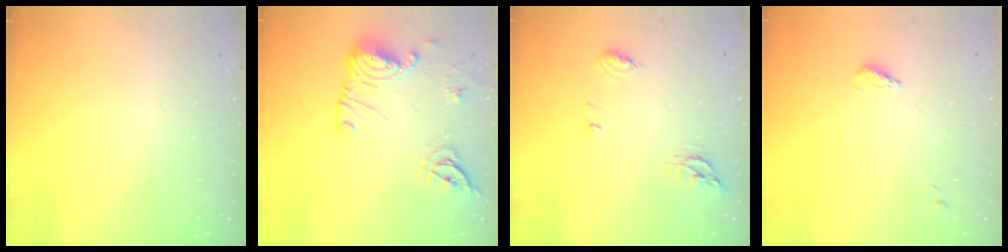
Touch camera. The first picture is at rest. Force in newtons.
{"total": 14.9, "press": 14.9, "slide": 0.4}
{"total": 8.4, "press": 6.9, "slide": 4.9}
{"total": 3.9, "press": 3.9, "slide": 0.5}